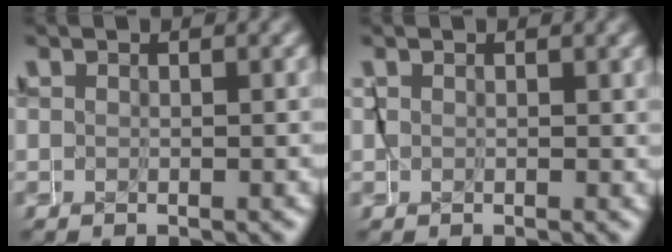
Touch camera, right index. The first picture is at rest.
{"total": 0.6, "force": [0.2, 0.5, 0.4], "torque": [-0.002, -0.002, 0.003]}